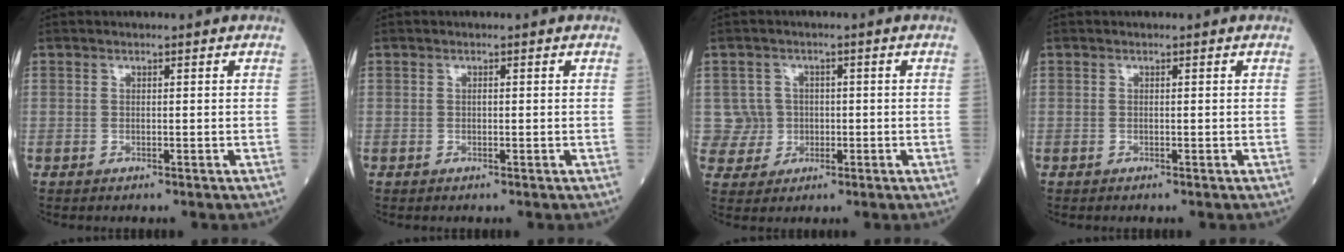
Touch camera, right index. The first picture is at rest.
{"total": 0.0}
{"total": 4.5, "force": [0.3, 4.5, -0.3], "torque": [0.019, 0.011, 0.006]}
{"total": 0.0}